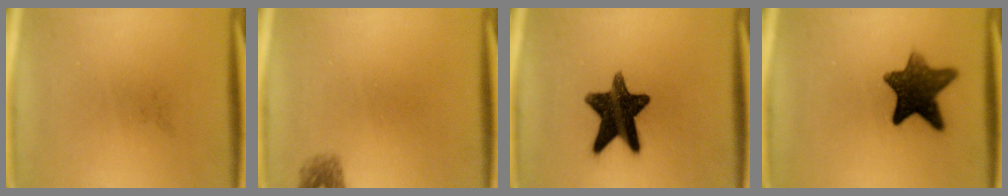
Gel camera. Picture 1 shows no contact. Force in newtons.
{"total": 1.6}
{"total": 14.2}
{"total": 10.3}